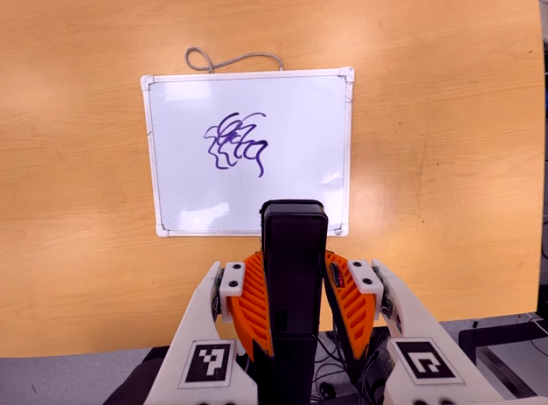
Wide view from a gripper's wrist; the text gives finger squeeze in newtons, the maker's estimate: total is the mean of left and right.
{"total": 4.4, "left": 2.7, "right": 6.0}